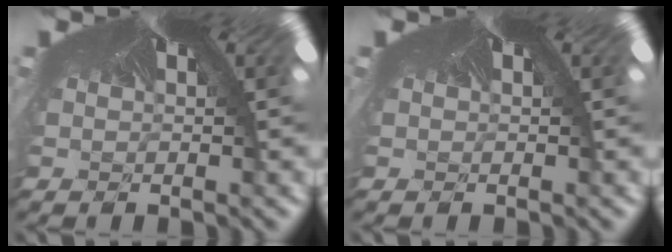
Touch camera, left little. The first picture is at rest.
{"total": 0.0}